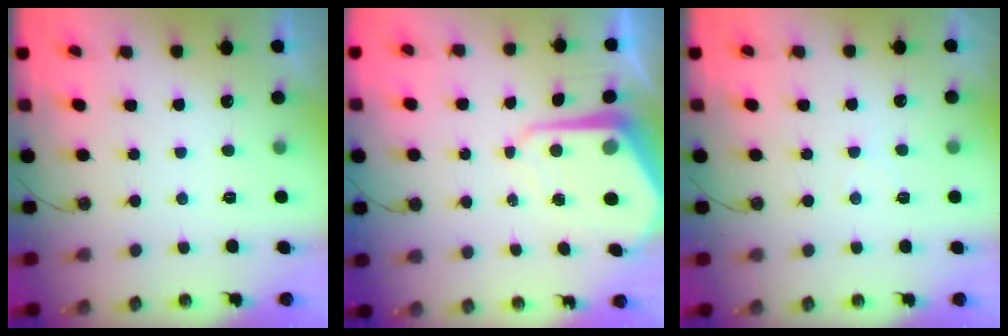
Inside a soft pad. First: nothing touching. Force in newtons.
{"total": 8.6, "press": 8.5, "slide": 0.7}
{"total": 3.7, "press": 3.6, "slide": 0.6}